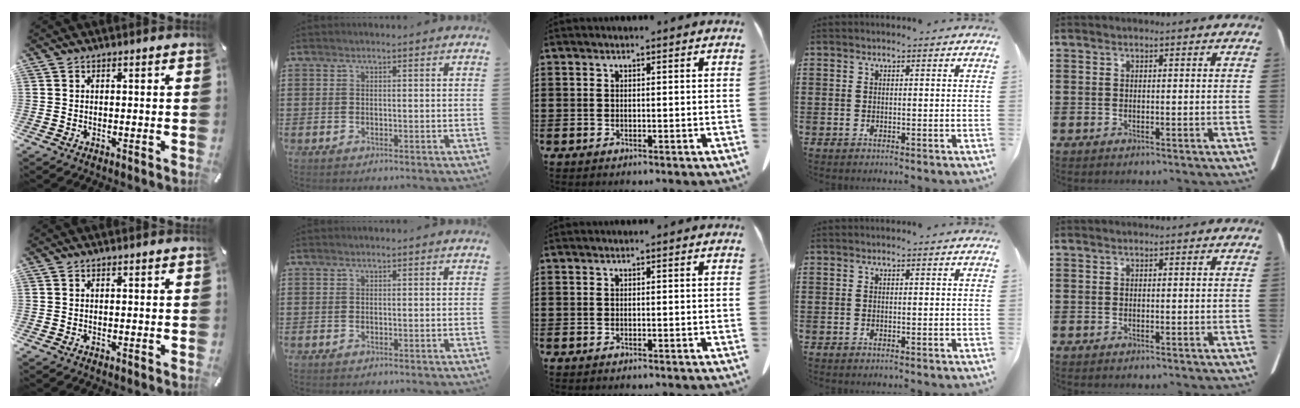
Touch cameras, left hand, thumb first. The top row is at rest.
{}